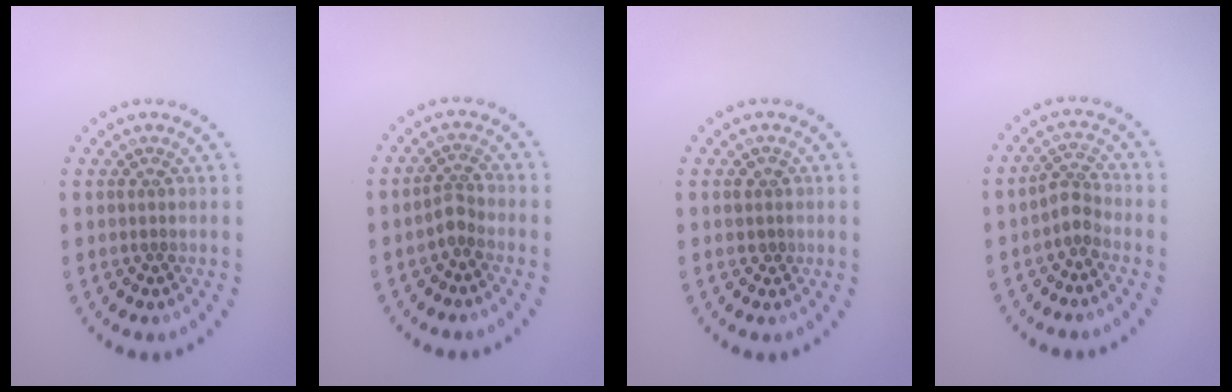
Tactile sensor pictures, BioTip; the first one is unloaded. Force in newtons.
{"total": 1.7, "press": 1.3, "slide": 1.2}
{"total": 0.8, "press": 0.7, "slide": 0.4}
{"total": 2.1, "press": 1.7, "slide": 1.3}